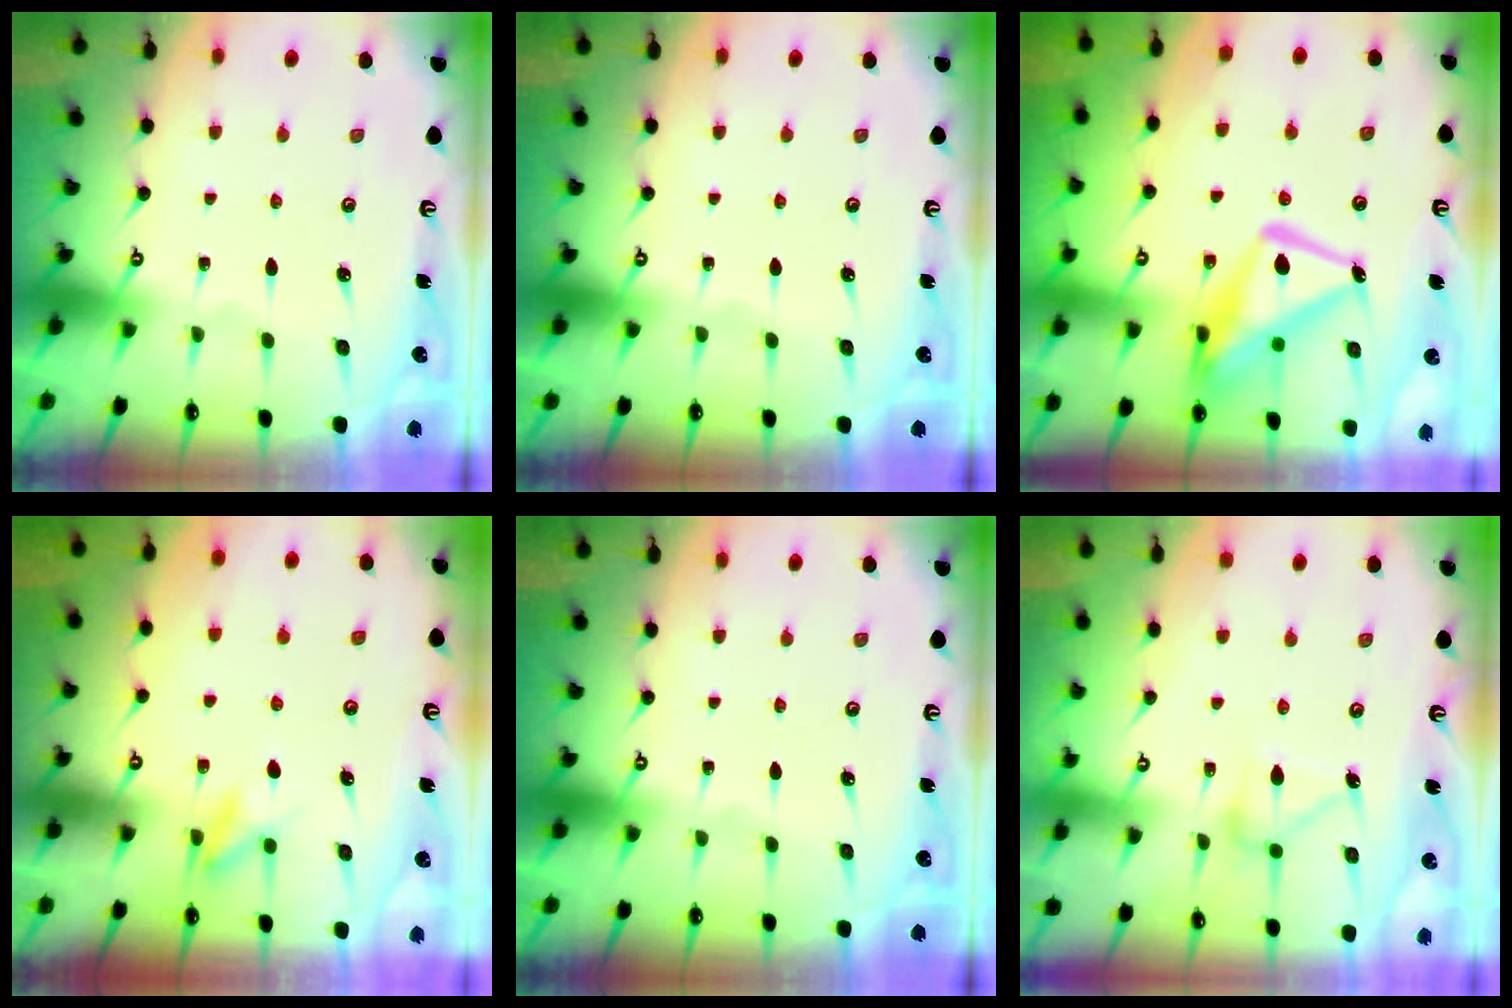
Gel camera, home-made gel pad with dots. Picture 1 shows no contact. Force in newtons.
{"total": 0.0}
{"total": 15.2, "press": 15.2, "slide": 1.5}
{"total": 8.5, "press": 8.3, "slide": 1.9}
{"total": 0.0}
{"total": 13.1, "press": 13.1, "slide": 0.7}